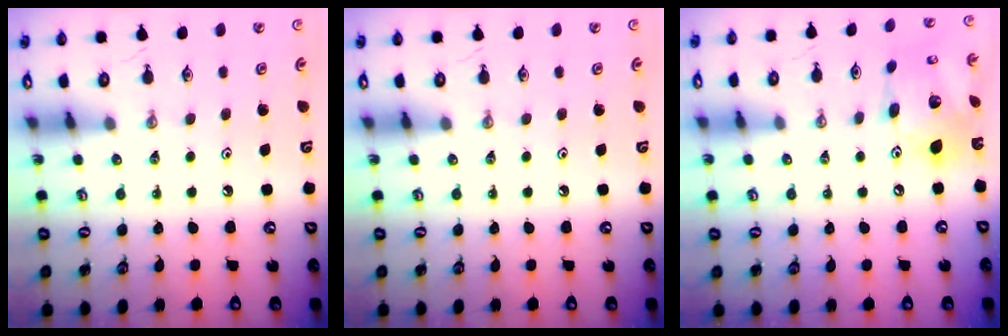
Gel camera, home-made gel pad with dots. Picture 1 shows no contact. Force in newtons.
{"total": 0.0}
{"total": 16.0, "press": 15.9, "slide": 1.8}